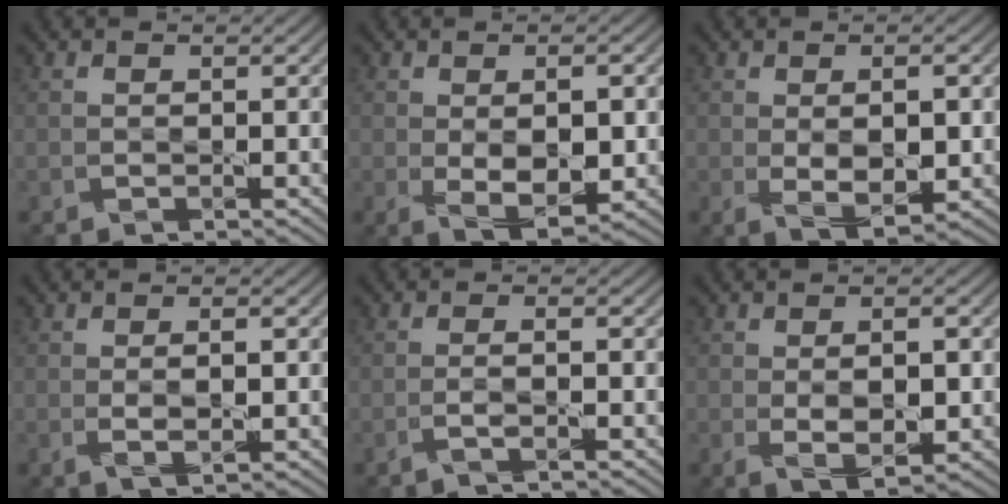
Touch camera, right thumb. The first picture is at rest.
{"total": 5.9, "force": [-0.3, 3.0, 5.1], "torque": [-0.096, -0.011, 0.002]}
{"total": 5.1, "force": [-0.1, 2.5, 4.5], "torque": [-0.085, -0.010, 0.004]}
{"total": 2.1, "force": [0.1, 0.6, 2.0], "torque": [-0.040, -0.002, 0.004]}
{"total": 1.6, "force": [-0.7, 0.0, 1.4], "torque": [-0.026, 0.013, -0.027]}
{"total": 4.3, "force": [-0.1, 2.0, 3.8], "torque": [-0.074, -0.006, 0.002]}